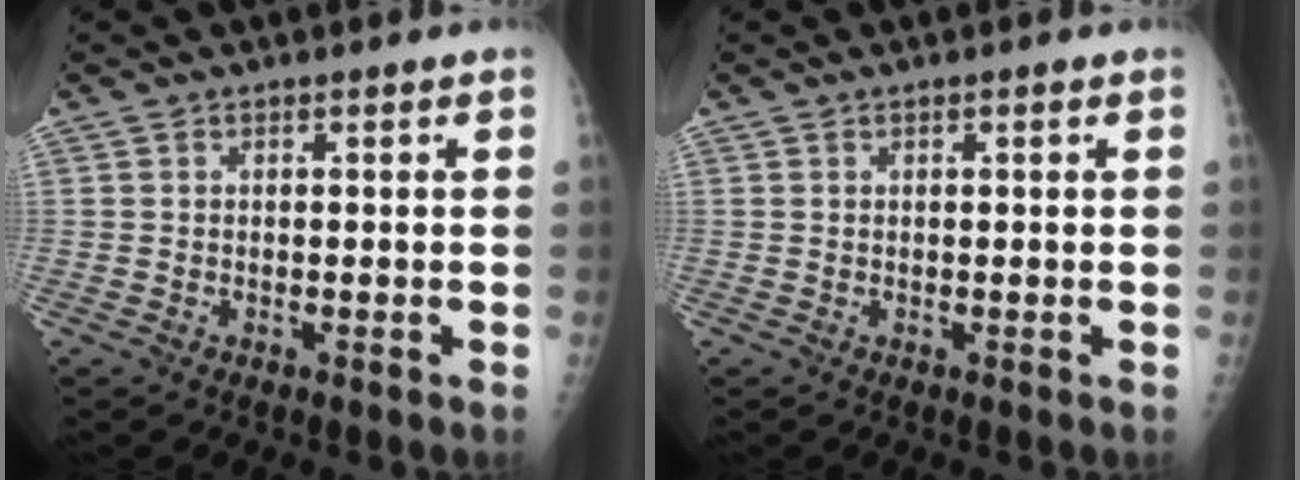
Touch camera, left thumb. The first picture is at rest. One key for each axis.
{"total": 0.8, "fx": 0.3, "fy": 0.3, "fz": 0.7, "tx": -0.010, "ty": 0.002, "tz": 0.004}